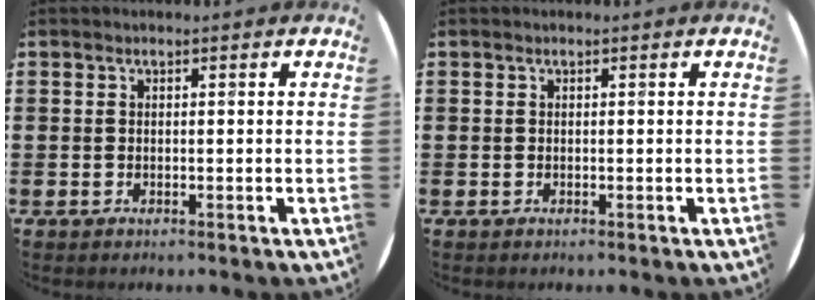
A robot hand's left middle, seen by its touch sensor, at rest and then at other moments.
{"total": 0.0}